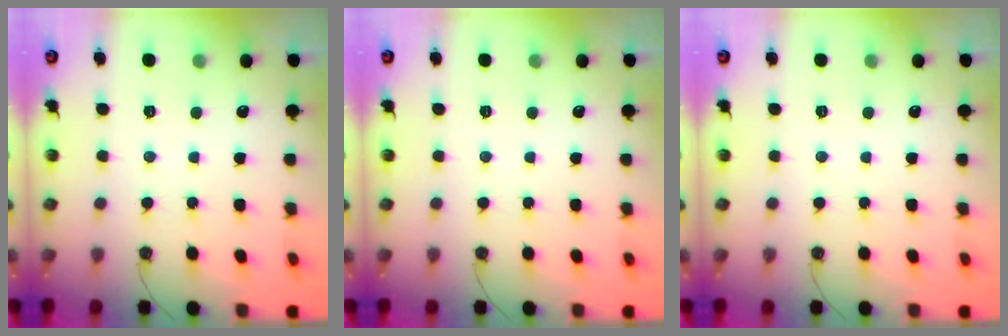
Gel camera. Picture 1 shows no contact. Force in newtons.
{"total": 0.0}
{"total": 0.0}